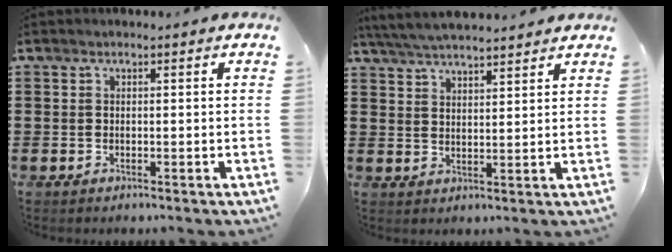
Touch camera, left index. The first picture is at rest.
{"total": 4.6, "force": [4.4, 0.1, 1.2], "torque": [-0.039, -0.015, 0.081]}